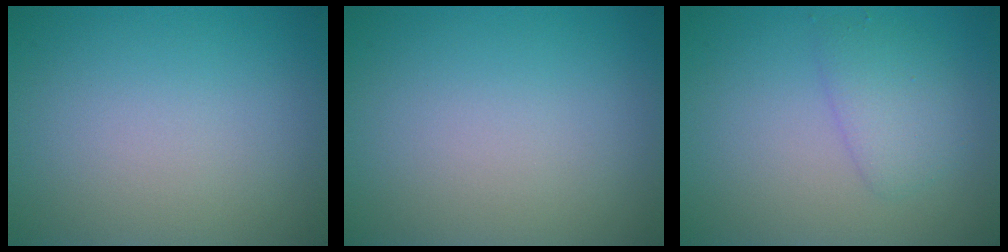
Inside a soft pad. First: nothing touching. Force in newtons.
{"total": 0.0}
{"total": 2.4, "press": 2.4, "slide": 0.1}